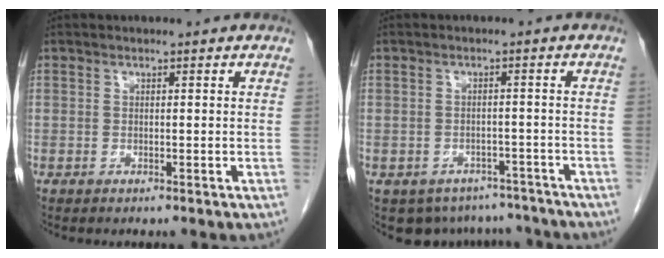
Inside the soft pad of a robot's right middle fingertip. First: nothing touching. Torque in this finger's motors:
{"motor_torque": [0.14, -0.13, 0.01, 0.00]}